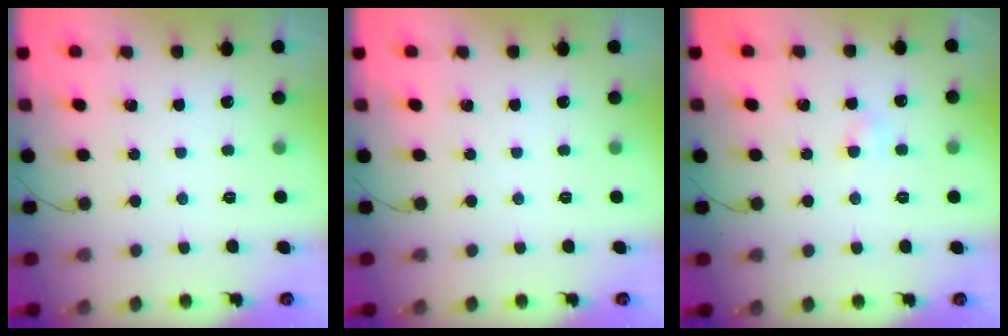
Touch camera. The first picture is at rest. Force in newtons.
{"total": 0.0}
{"total": 3.0, "press": 2.8, "slide": 1.0}